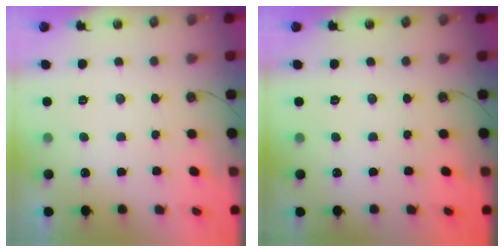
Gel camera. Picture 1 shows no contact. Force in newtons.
{"total": 0.0}